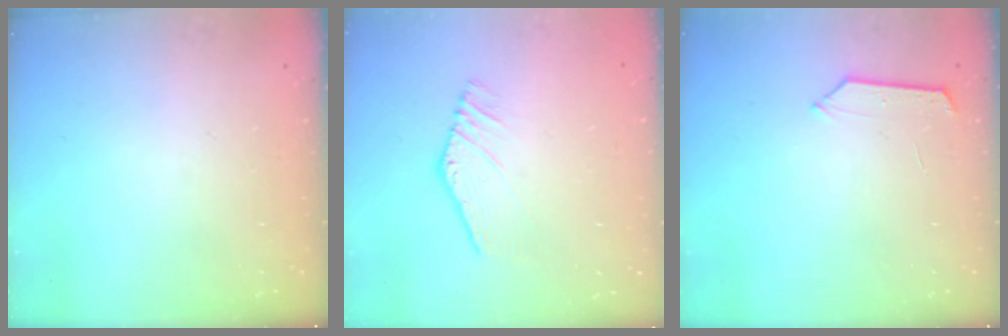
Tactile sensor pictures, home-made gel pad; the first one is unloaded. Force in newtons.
{"total": 3.9, "press": 3.9, "slide": 0.2}
{"total": 4.1, "press": 4.0, "slide": 0.6}